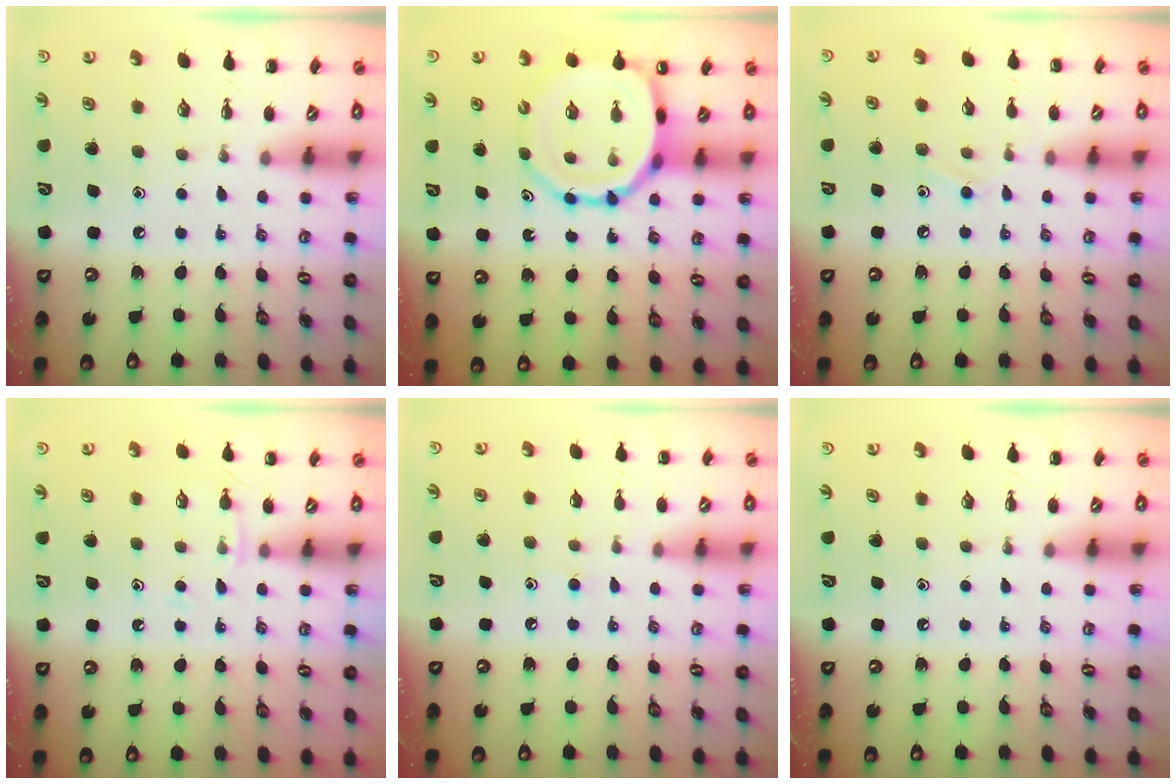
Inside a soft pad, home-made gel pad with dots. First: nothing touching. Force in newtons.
{"total": 12.9, "press": 12.5, "slide": 3.2}
{"total": 8.4, "press": 8.1, "slide": 2.4}
{"total": 6.1, "press": 5.9, "slide": 1.7}
{"total": 4.9, "press": 4.5, "slide": 1.8}
{"total": 0.0}